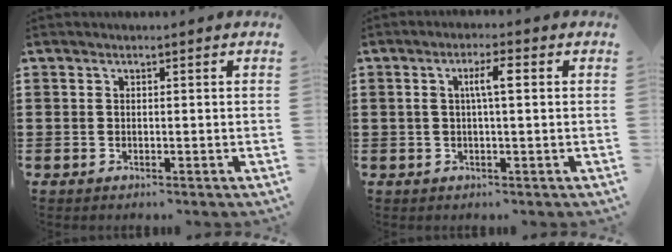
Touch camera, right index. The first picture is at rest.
{"total": 3.9, "force": [0.5, 0.8, 3.8], "torque": [-0.066, 0.003, 0.002]}